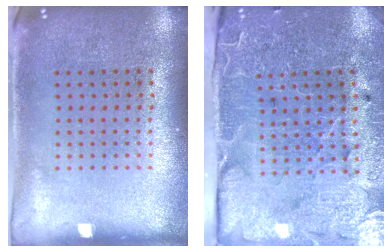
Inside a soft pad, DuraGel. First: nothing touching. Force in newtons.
{"total": 3.5, "press": 3.4, "slide": 0.7}